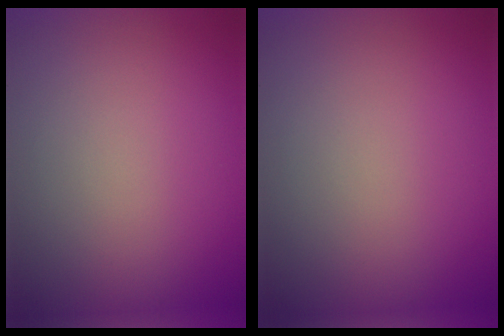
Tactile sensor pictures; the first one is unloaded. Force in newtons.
{"total": 0.0}